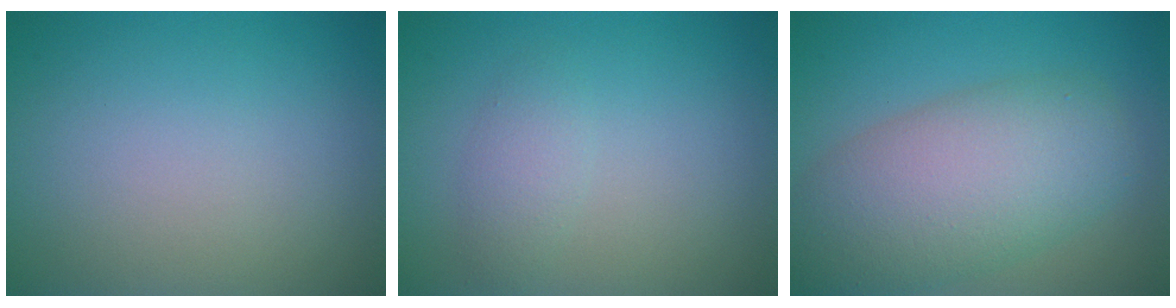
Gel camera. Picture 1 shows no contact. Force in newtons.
{"total": 1.6, "press": 1.6, "slide": 0.0}
{"total": 8.5, "press": 8.5, "slide": 0.5}